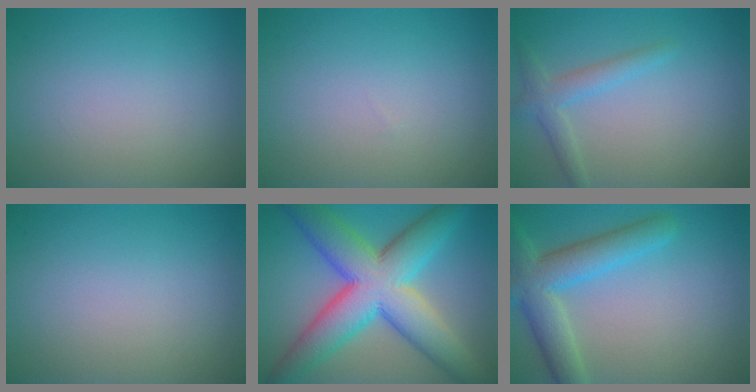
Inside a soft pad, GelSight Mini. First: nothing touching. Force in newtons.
{"total": 0.0}
{"total": 2.3, "press": 2.3, "slide": 0.2}
{"total": 0.0}
{"total": 11.9, "press": 11.9, "slide": 0.3}
{"total": 5.9, "press": 5.9, "slide": 0.3}